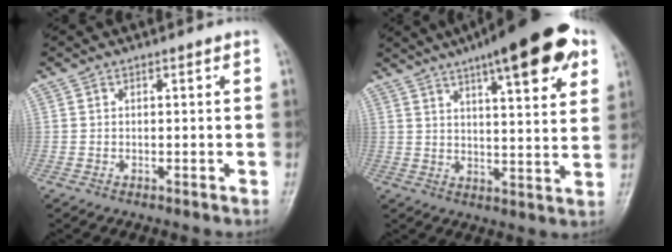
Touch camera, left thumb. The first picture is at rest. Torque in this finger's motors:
{"motor_torque": [2.63, 1.60, 1.59, -1.18, 0.14]}